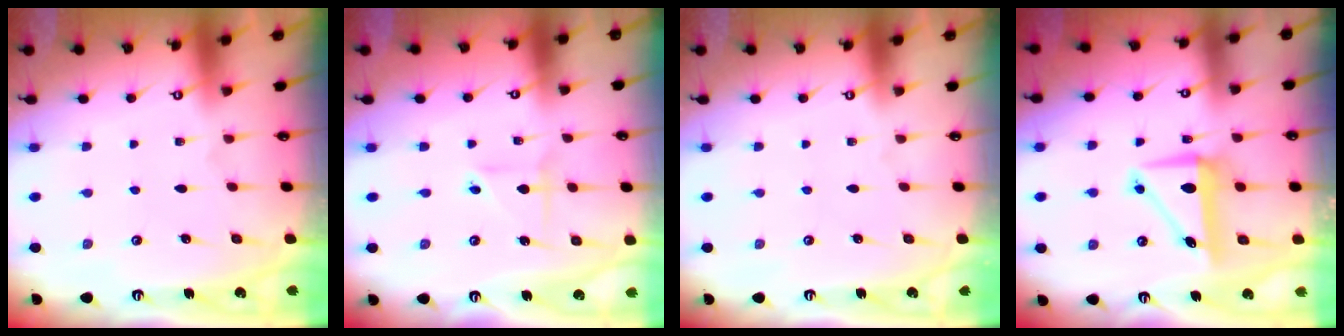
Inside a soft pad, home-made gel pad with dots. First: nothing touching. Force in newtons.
{"total": 2.3, "press": 2.1, "slide": 0.9}
{"total": 0.0}
{"total": 9.1, "press": 8.9, "slide": 1.9}